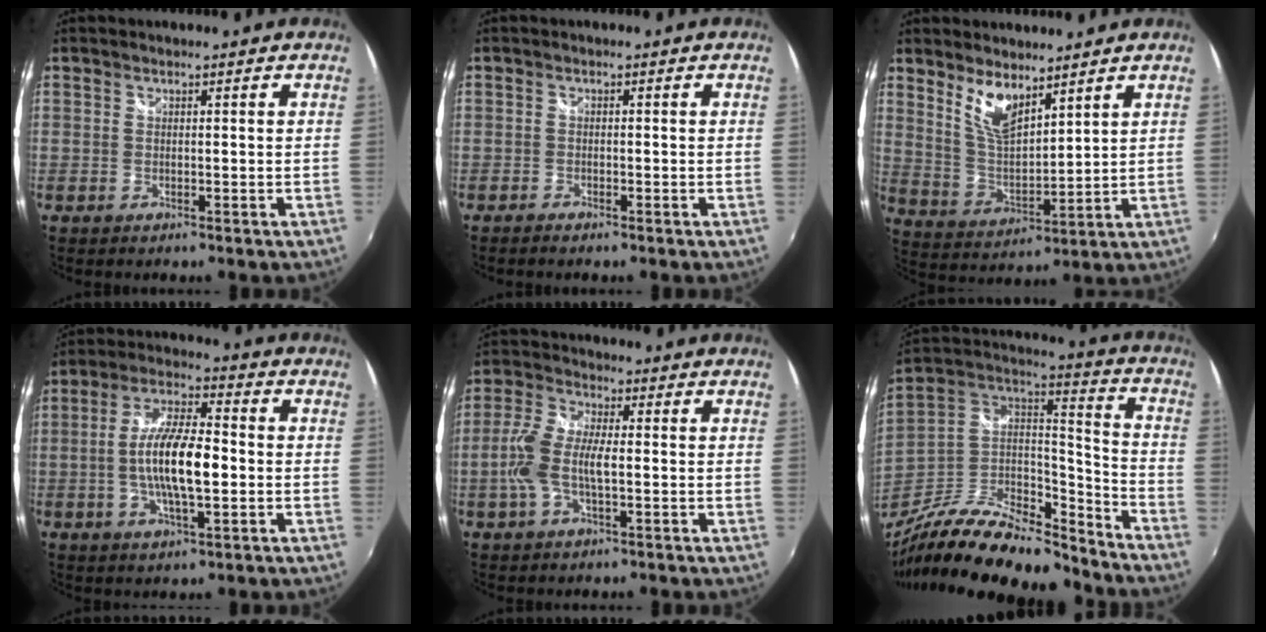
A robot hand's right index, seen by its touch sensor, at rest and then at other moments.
{"total": 1.3, "force": [-1.1, 0.3, 0.5], "torque": [-0.017, -0.004, -0.024]}
{"total": 8.4, "force": [5.7, 3.0, 5.3], "torque": [-0.101, -0.006, 0.116]}
{"total": 12.3, "force": [-1.6, 3.6, 11.7], "torque": [-0.228, 0.003, -0.031]}
{"total": 8.8, "force": [-1.2, 3.2, 8.1], "torque": [-0.177, 0.006, -0.028]}
{"total": 27.8, "force": [-21.7, 9.2, 14.8], "torque": [-0.279, -0.011, -0.362]}